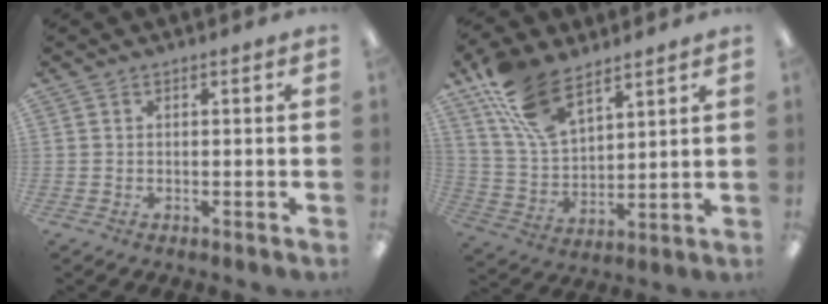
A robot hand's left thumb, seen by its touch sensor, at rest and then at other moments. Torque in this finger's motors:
{"motor_torque": [1.21, 0.45, 1.43, -1.43, 0.40]}